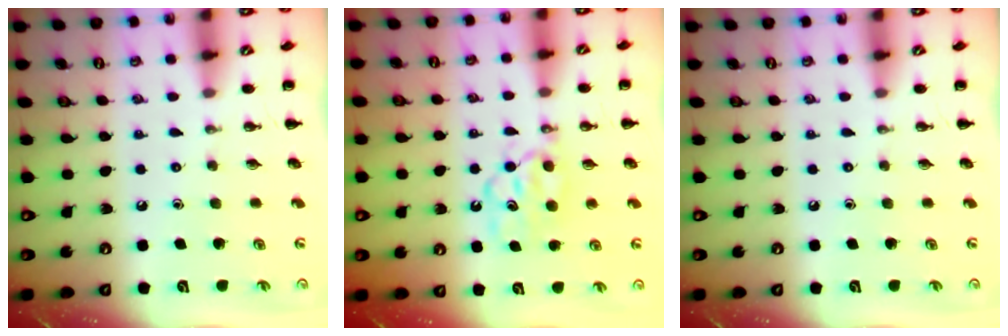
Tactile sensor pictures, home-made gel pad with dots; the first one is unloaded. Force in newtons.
{"total": 7.0, "press": 7.0, "slide": 0.6}
{"total": 0.0}